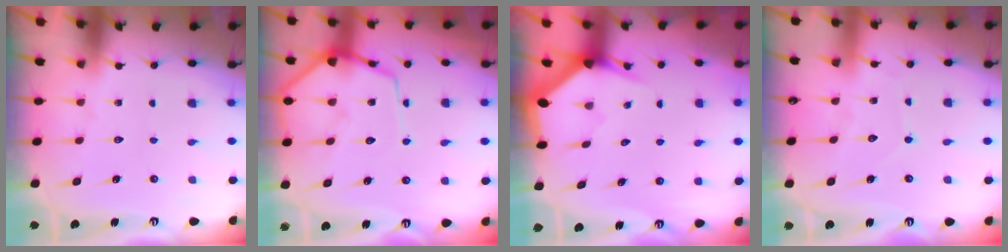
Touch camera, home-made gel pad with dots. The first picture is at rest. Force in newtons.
{"total": 10.6, "press": 10.6, "slide": 1.0}
{"total": 3.1, "press": 3.1, "slide": 0.1}
{"total": 4.9, "press": 4.9, "slide": 0.6}